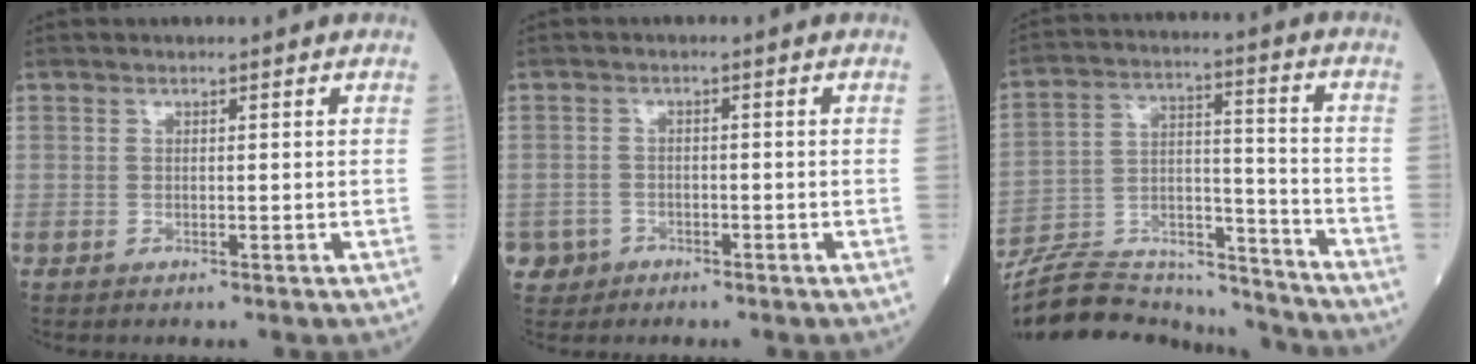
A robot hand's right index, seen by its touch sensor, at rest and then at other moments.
{"total": 3.3, "force": [-1.8, 2.8, -0.3], "torque": [0.007, 0.011, -0.031]}
{"total": 18.5, "force": [-17.6, 3.9, 4.3], "torque": [-0.096, 0.035, -0.281]}